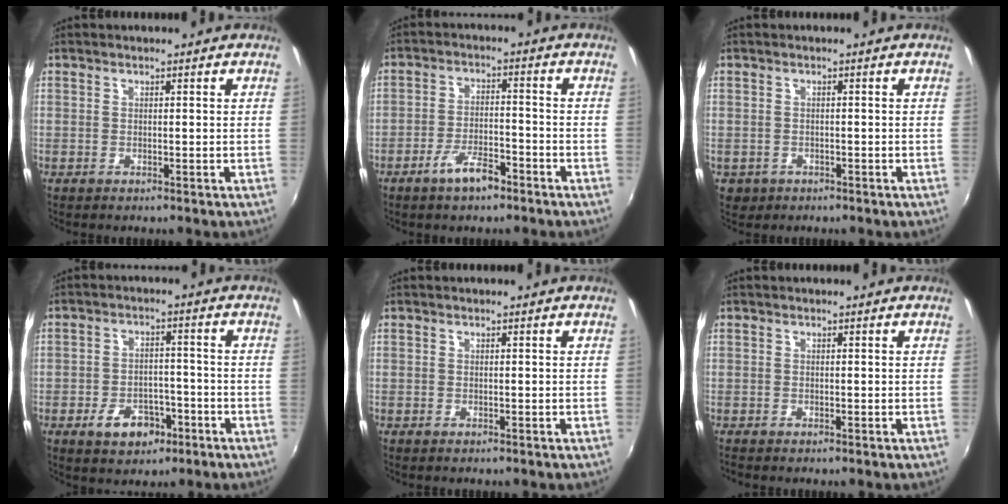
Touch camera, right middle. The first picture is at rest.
{"total": 6.1, "force": [-4.3, 1.9, 4.0], "torque": [-0.083, 0.002, -0.071]}
{"total": 2.9, "force": [-1.0, 2.6, 1.0], "torque": [-0.029, -0.004, -0.009]}
{"total": 7.2, "force": [-3.9, 4.6, 3.9], "torque": [-0.084, 0.011, -0.051]}
{"total": 0.0}
{"total": 0.0}